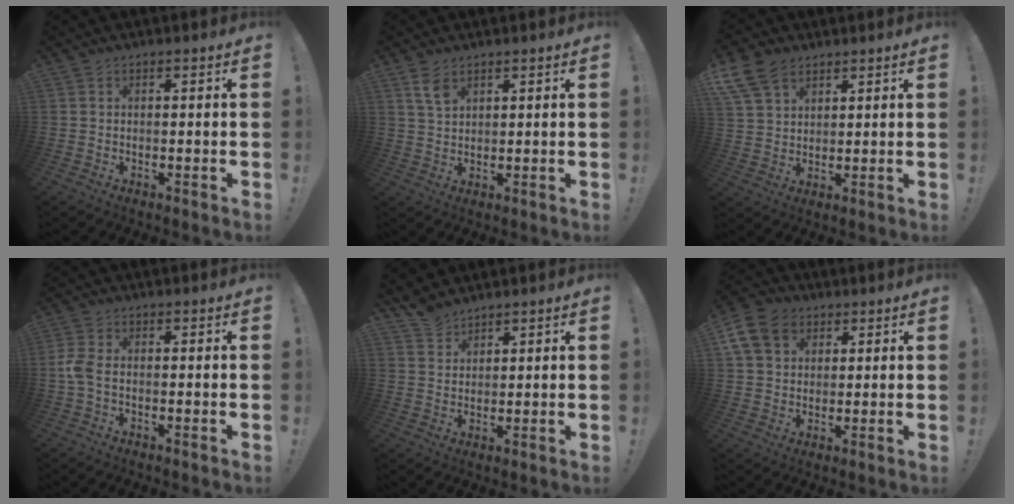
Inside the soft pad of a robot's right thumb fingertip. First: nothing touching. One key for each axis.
{"total": 5.3, "fx": 3.2, "fy": 2.8, "fz": 3.1, "tx": -0.044, "ty": -0.018, "tz": 0.059}
{"total": 10.1, "fx": 6.4, "fy": 6.4, "fz": 4.5, "tx": -0.095, "ty": -0.027, "tz": 0.129}
{"total": 4.2, "fx": -0.7, "fy": 1.9, "fz": 3.6, "tx": -0.083, "ty": -0.003, "tz": -0.014}
{"total": 4.7, "fx": 4.2, "fy": 2.0, "fz": 0.8, "tx": -0.015, "ty": -0.025, "tz": 0.081}
{"total": 12.4, "fx": 5.1, "fy": 9.5, "fz": 6.2, "tx": -0.104, "ty": -0.016, "tz": 0.104}